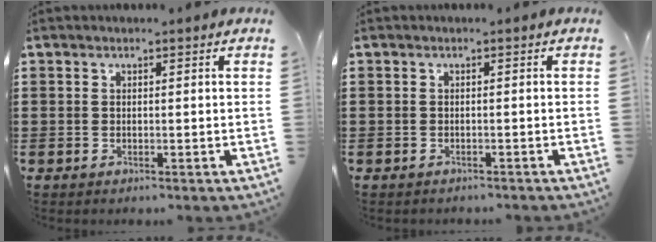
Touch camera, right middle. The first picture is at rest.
{"total": 0.7, "force": [-0.6, 0.2, -0.1], "torque": [0.000, 0.000, -0.014]}